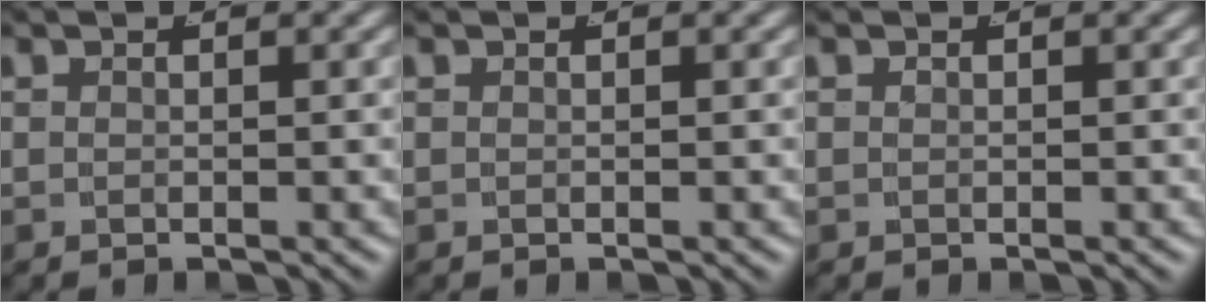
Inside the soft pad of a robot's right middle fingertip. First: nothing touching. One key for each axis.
{"total": 0.0}
{"total": 0.0}